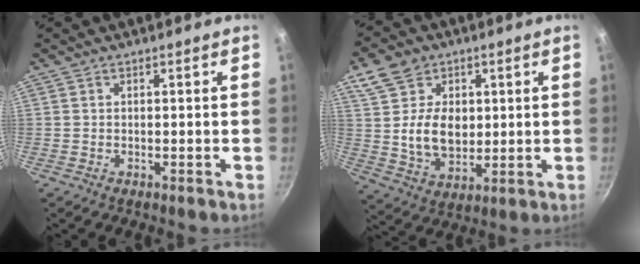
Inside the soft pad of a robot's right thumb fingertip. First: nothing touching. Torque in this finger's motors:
{"motor_torque": [-0.73, 1.68, 0.21, 0.09, 0.09]}